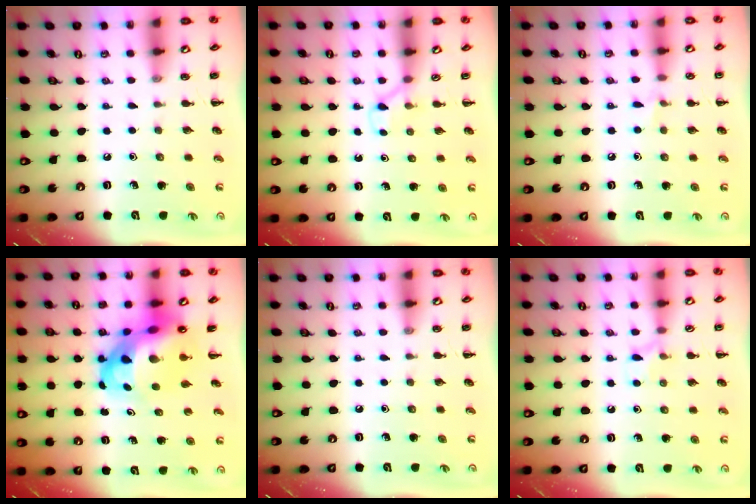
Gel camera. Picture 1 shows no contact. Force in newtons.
{"total": 2.8, "press": 2.6, "slide": 1.0}
{"total": 3.9, "press": 3.7, "slide": 1.2}
{"total": 9.5, "press": 9.1, "slide": 2.7}
{"total": 0.0}
{"total": 6.7, "press": 6.3, "slide": 2.3}